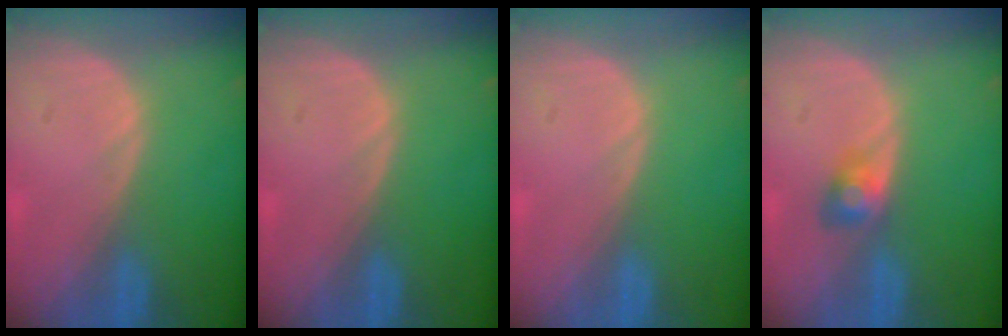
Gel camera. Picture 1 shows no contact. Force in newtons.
{"total": 0.0}
{"total": 0.0}
{"total": 2.7, "press": 2.7, "slide": 0.3}